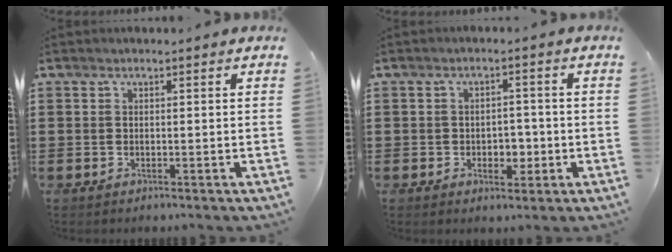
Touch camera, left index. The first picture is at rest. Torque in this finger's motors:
{"motor_torque": [0.06, 0.05, 0.10, 0.05]}